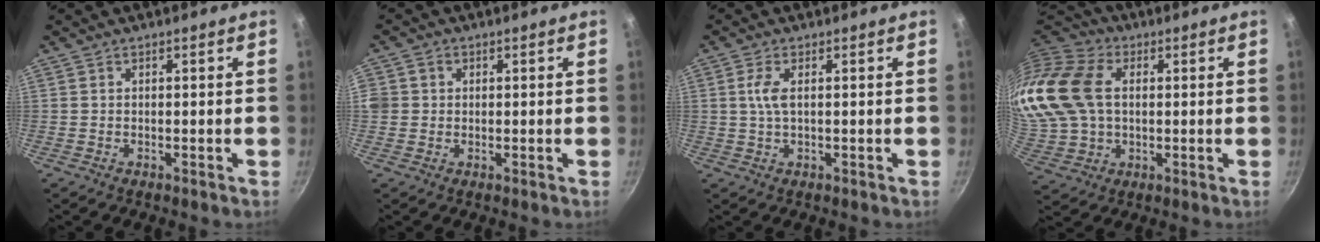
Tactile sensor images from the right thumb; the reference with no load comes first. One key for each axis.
{"total": 3.8, "fx": 0.2, "fy": 3.5, "fz": 1.5, "tx": -0.022, "ty": 0.007, "tz": -0.002}
{"total": 3.2, "fx": 0.5, "fy": 1.1, "fz": 3.0, "tx": -0.072, "ty": 0.003, "tz": 0.011}
{"total": 18.7, "fx": 3.0, "fy": 13.5, "fz": 12.6, "tx": -0.249, "ty": 0.012, "tz": 0.056}